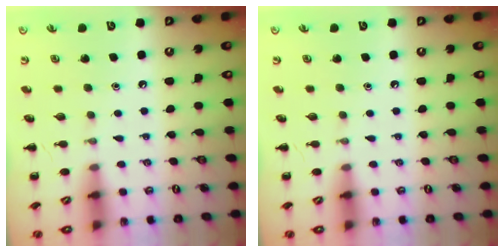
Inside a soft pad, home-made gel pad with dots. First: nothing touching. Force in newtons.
{"total": 0.0}